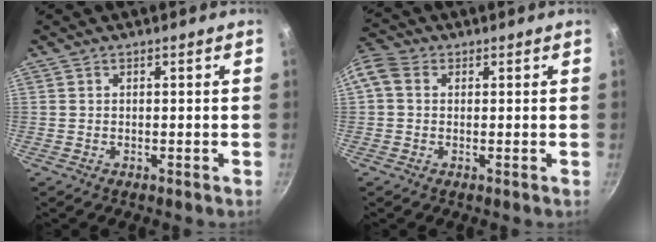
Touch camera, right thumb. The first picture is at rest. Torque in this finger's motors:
{"motor_torque": [0.02, 0.93, 0.76, -0.56, 0.53]}